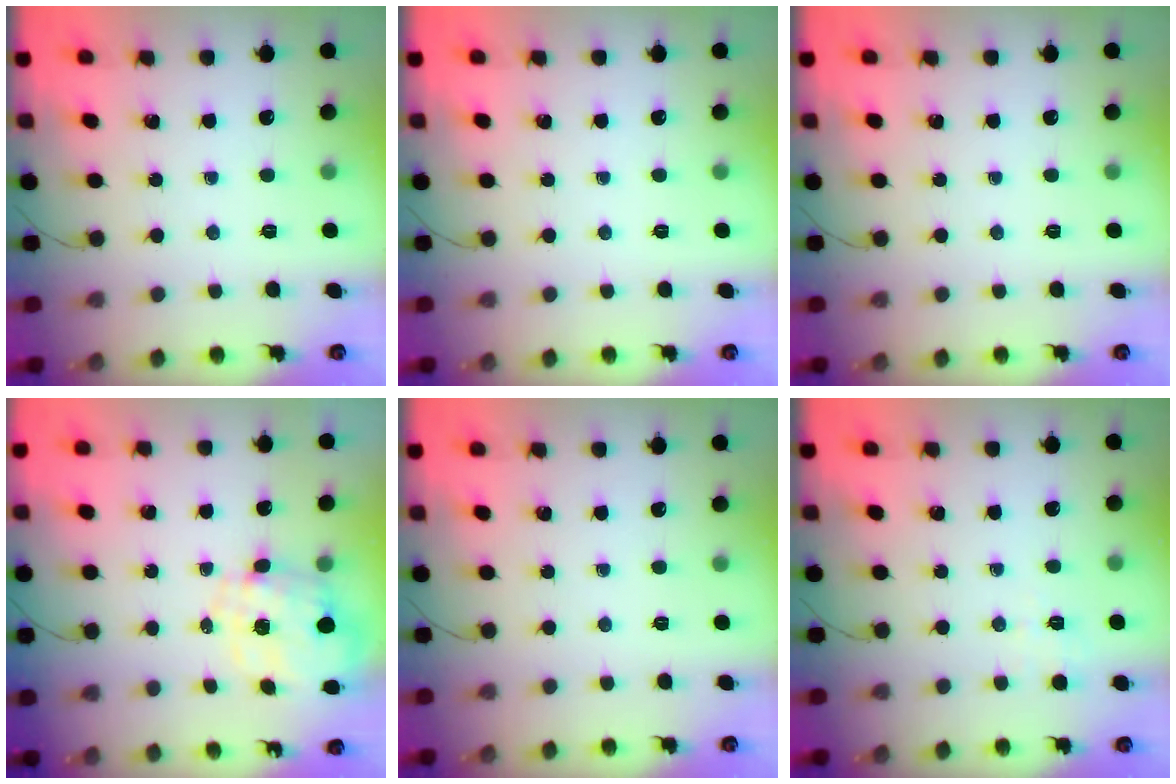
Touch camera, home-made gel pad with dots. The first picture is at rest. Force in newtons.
{"total": 0.0}
{"total": 0.0}
{"total": 2.8, "press": 2.6, "slide": 1.0}
{"total": 0.0}
{"total": 2.7, "press": 2.0, "slide": 1.8}